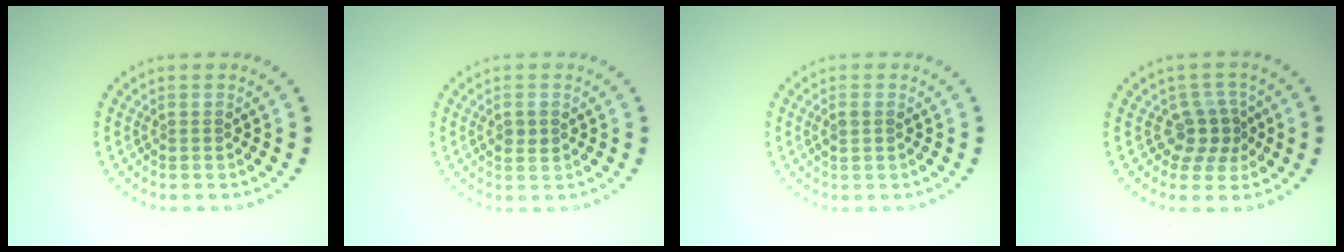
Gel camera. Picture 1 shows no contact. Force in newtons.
{"total": 1.2, "press": 1.2, "slide": 0.2}
{"total": 1.1, "press": 1.0, "slide": 0.4}
{"total": 2.8, "press": 2.0, "slide": 1.9}